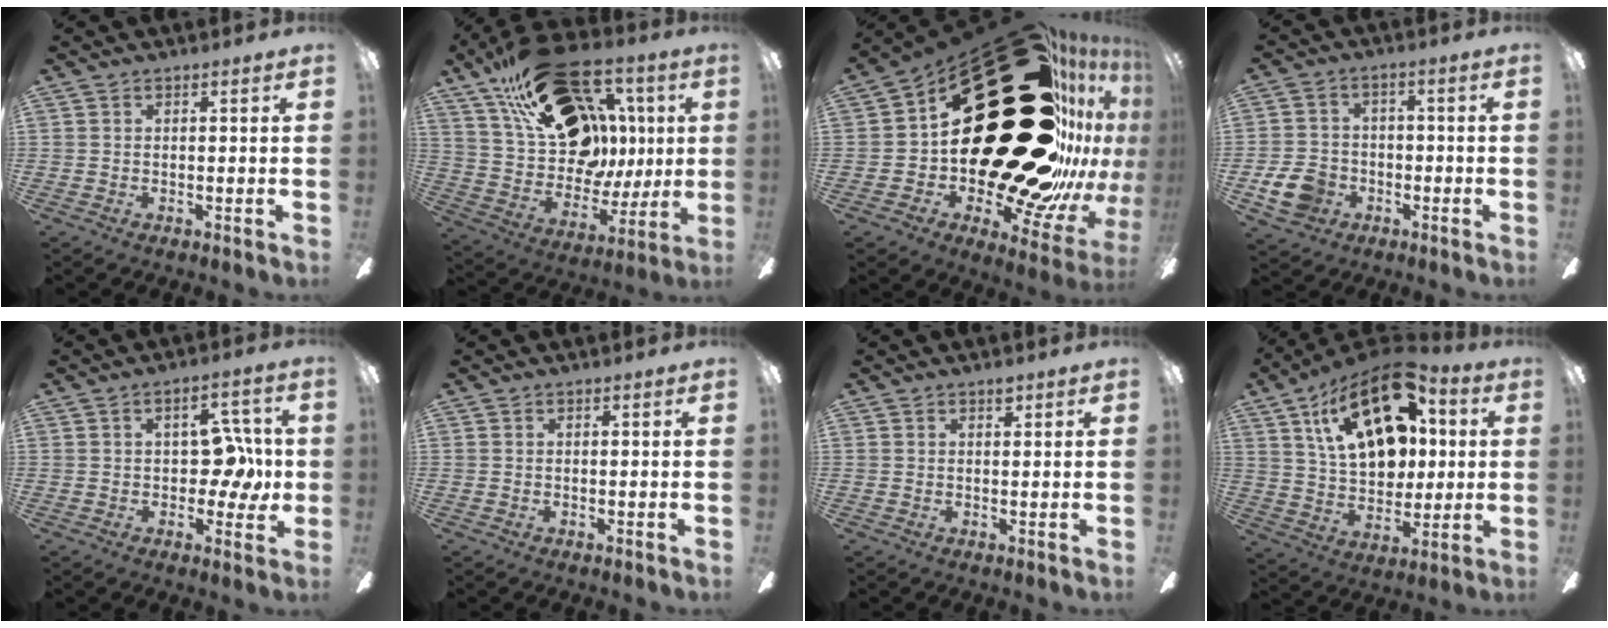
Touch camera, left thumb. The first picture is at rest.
{"total": 27.2, "force": [11.8, 17.8, 16.8], "torque": [-0.283, -0.046, 0.235]}
{"total": 52.6, "force": [17.2, 26.8, 41.9], "torque": [-0.514, -0.173, 0.406]}
{"total": 9.0, "force": [-3.5, 7.1, 4.3], "torque": [-0.108, 0.020, -0.066]}
{"total": 10.9, "force": [0.9, 6.5, 8.7], "torque": [-0.117, 0.010, 0.015]}
{"total": 0.0}
{"total": 1.5, "force": [1.1, 0.7, 0.7], "torque": [0.000, -0.006, 0.018]}
{"total": 24.2, "force": [11.0, 14.1, 16.3], "torque": [-0.273, -0.050, 0.189]}